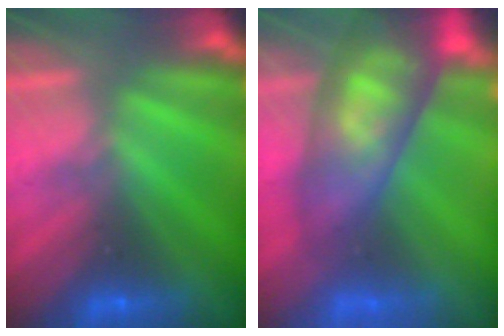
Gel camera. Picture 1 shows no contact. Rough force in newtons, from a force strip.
{"total": 8.8}